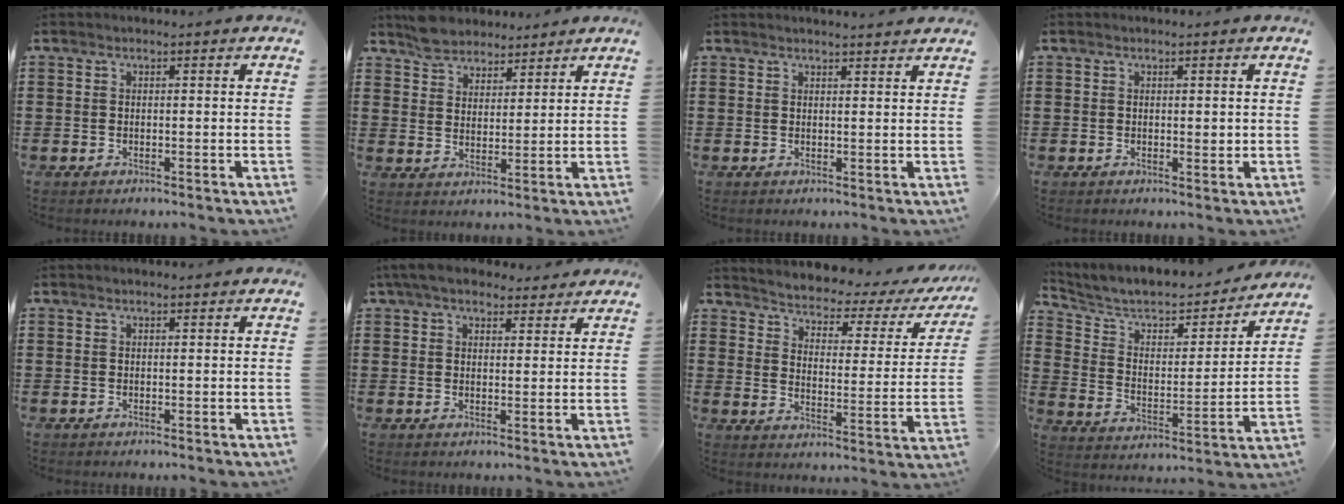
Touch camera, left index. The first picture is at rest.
{"total": 4.9, "force": [4.4, 2.1, 0.2], "torque": [-0.025, -0.003, 0.086]}
{"total": 1.6, "force": [1.6, -0.1, 0.2], "torque": [-0.008, -0.001, 0.031]}
{"total": 1.1, "force": [0.2, 0.6, 0.8], "torque": [-0.007, 0.001, 0.003]}
{"total": 0.6, "force": [0.5, 0.2, 0.3], "torque": [-0.007, 0.001, 0.009]}
{"total": 5.6, "force": [4.8, 1.8, 2.2], "torque": [-0.058, -0.004, 0.091]}
{"total": 2.5, "force": [2.3, 0.5, 1.0], "torque": [-0.039, -0.028, 0.028]}
{"total": 6.0, "force": [4.9, 2.6, 2.3], "torque": [-0.075, -0.031, 0.079]}